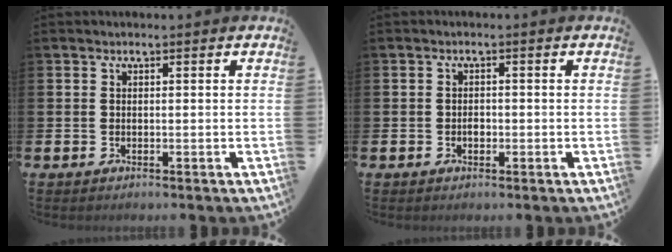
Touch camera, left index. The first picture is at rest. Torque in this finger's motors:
{"motor_torque": [-0.04, 0.08, 0.02, 0.05]}